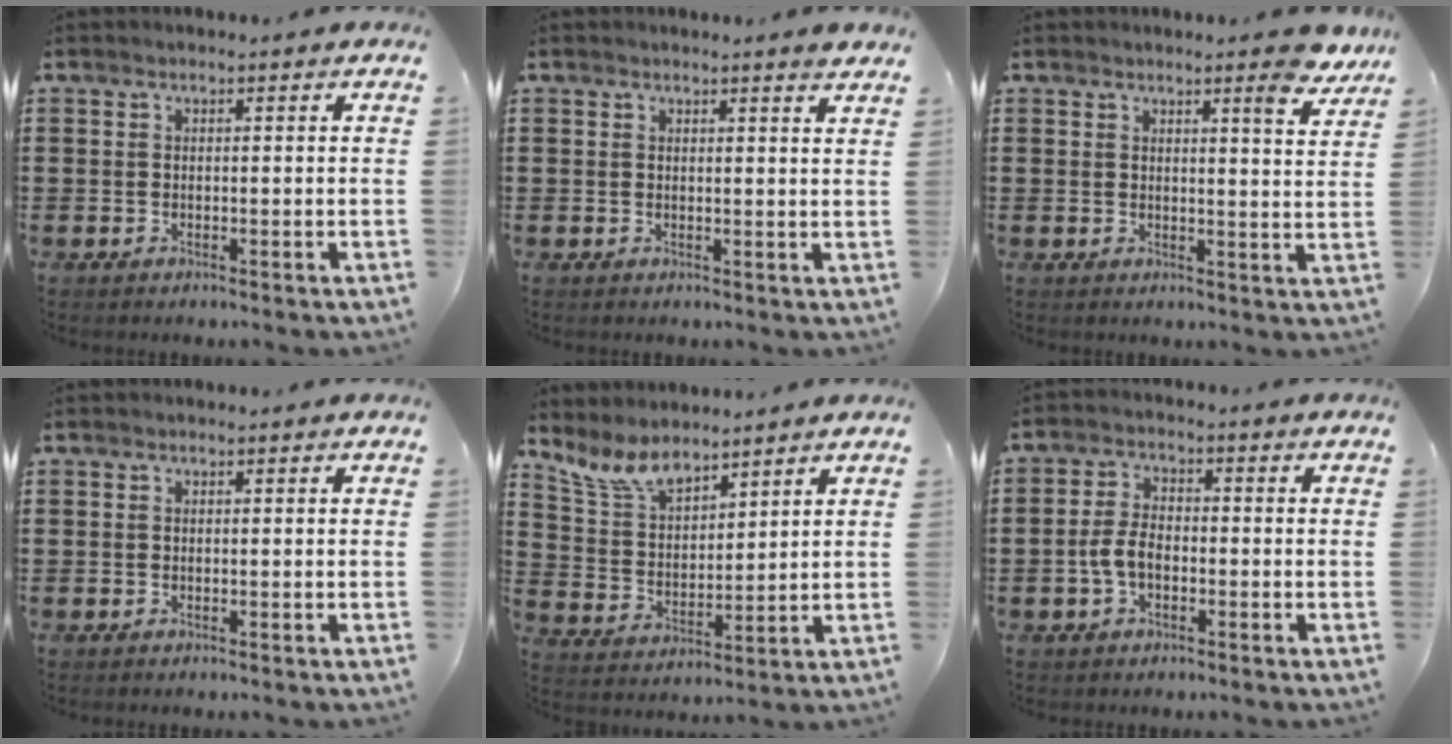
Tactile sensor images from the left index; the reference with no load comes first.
{"total": 1.7, "force": [1.4, -0.2, 0.8], "torque": [-0.018, -0.001, 0.027]}
{"total": 5.2, "force": [4.4, -0.1, 2.7], "torque": [-0.034, -0.027, 0.070]}
{"total": 0.0}
{"total": 7.6, "force": [6.4, 2.5, 3.2], "torque": [-0.088, -0.020, 0.120]}
{"total": 4.6, "force": [-1.4, 2.5, 3.6], "torque": [-0.093, -0.001, -0.034]}